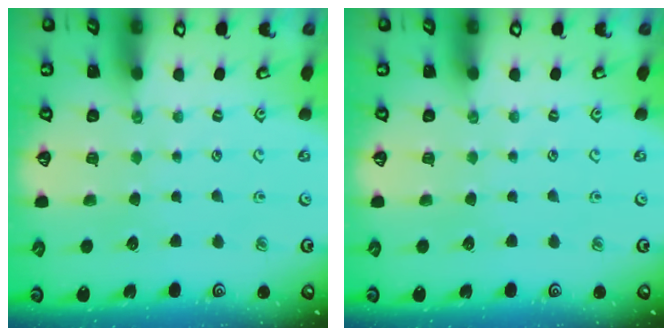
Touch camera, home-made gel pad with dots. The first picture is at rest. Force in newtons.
{"total": 0.0}